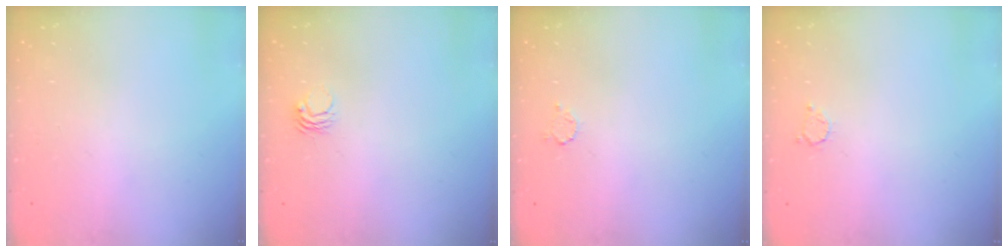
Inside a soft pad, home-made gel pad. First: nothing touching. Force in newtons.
{"total": 2.7, "press": 2.7, "slide": 0.2}
{"total": 2.3, "press": 2.3, "slide": 0.3}
{"total": 2.5, "press": 2.5, "slide": 0.4}